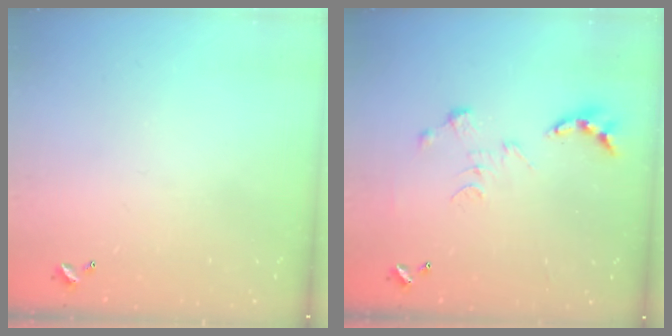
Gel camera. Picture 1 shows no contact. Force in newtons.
{"total": 0.0}